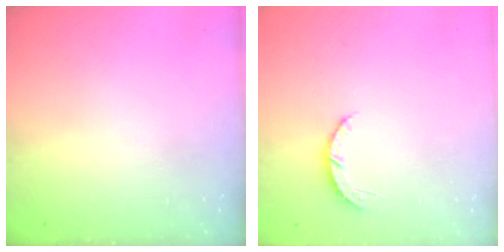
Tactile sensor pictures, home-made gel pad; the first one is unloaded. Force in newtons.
{"total": 3.2, "press": 3.2, "slide": 0.4}